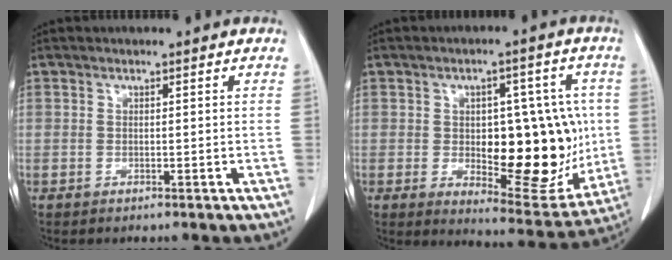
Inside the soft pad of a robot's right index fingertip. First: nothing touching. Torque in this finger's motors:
{"motor_torque": [0.53, 0.36, 0.30, 0.08]}